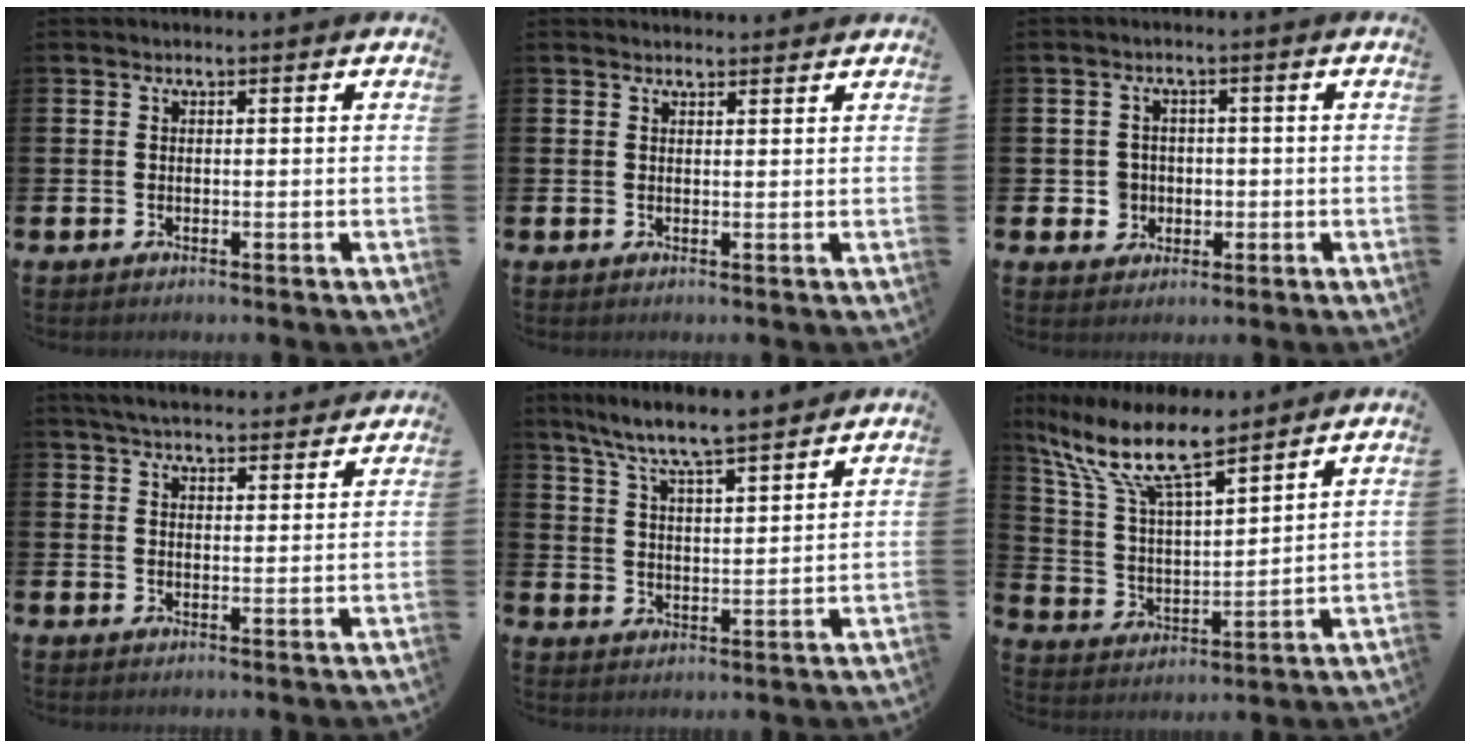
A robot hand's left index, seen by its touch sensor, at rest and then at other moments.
{"total": 1.4, "force": [1.4, 0.2, -0.1], "torque": [0.008, -0.005, 0.025]}
{"total": 3.1, "force": [-0.3, 3.1, 0.3], "torque": [-0.015, 0.007, -0.013]}
{"total": 4.8, "force": [4.7, 0.6, 0.9], "torque": [-0.028, -0.025, 0.085]}
{"total": 7.7, "force": [7.3, 0.2, 2.5], "torque": [-0.077, -0.040, 0.130]}
{"total": 11.4, "force": [9.4, 2.4, 6.0], "torque": [-0.156, -0.045, 0.164]}